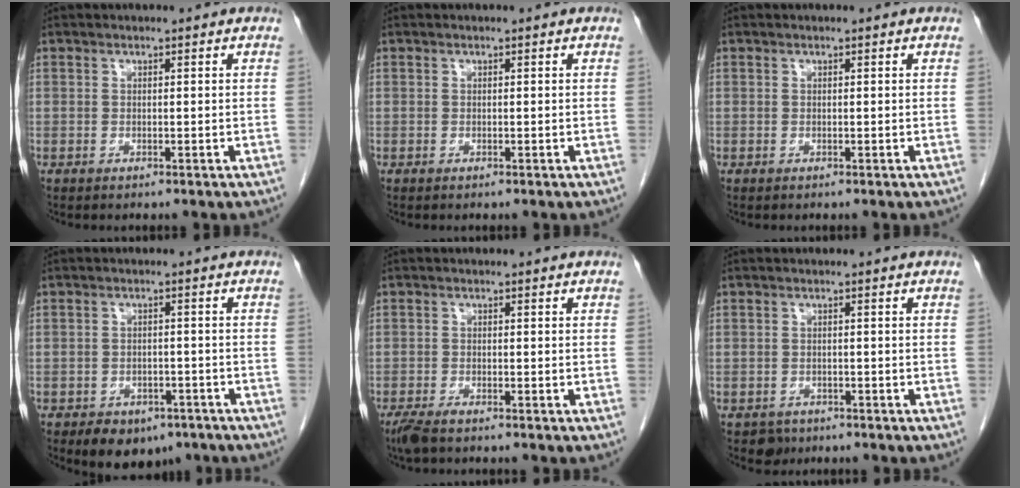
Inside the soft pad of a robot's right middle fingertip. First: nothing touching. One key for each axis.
{"total": 0.0}
{"total": 0.0}
{"total": 7.2, "fx": -5.1, "fy": 4.3, "fz": 2.8, "tx": -0.034, "ty": 0.004, "tz": -0.066}
{"total": 3.0, "fx": -2.3, "fy": 0.6, "fz": 1.8, "tx": -0.039, "ty": -0.009, "tz": -0.042}
{"total": 1.9, "fx": -1.3, "fy": 1.4, "fz": 0.1, "tx": -0.006, "ty": 0.005, "tz": -0.019}